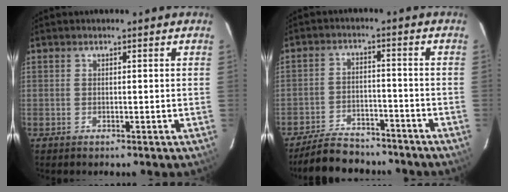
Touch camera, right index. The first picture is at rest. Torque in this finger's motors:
{"motor_torque": [0.54, -0.61, -0.04, -0.07]}